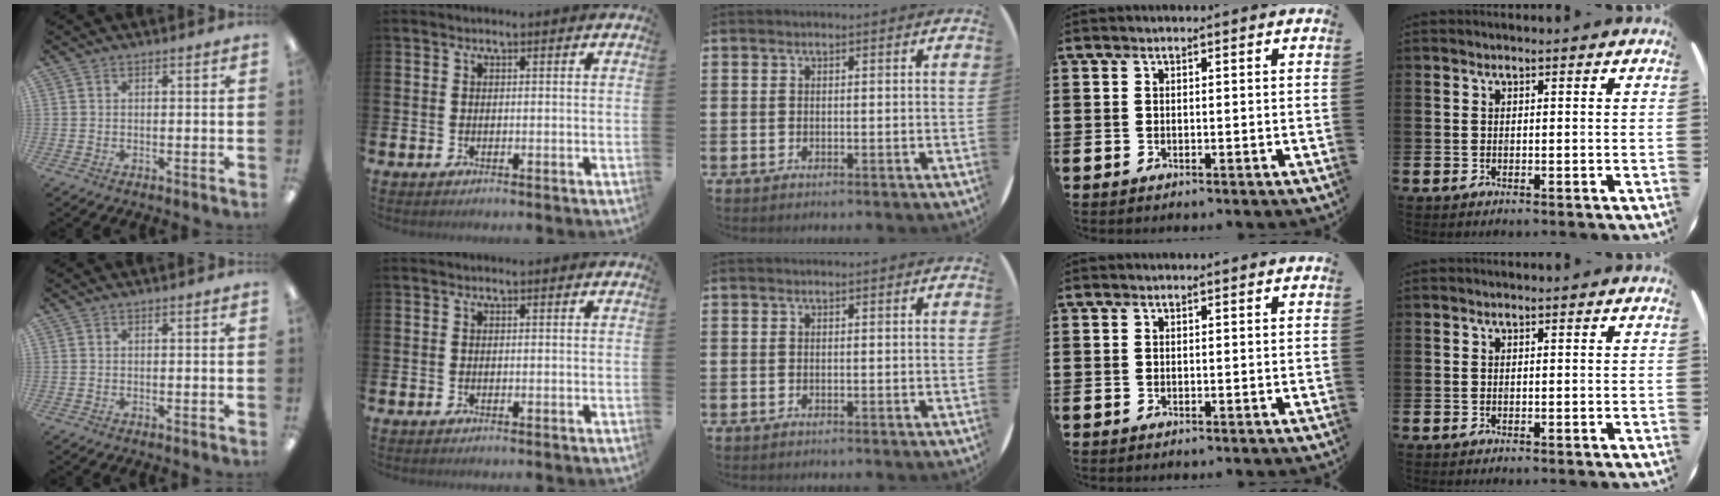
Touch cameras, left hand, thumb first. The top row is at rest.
{}